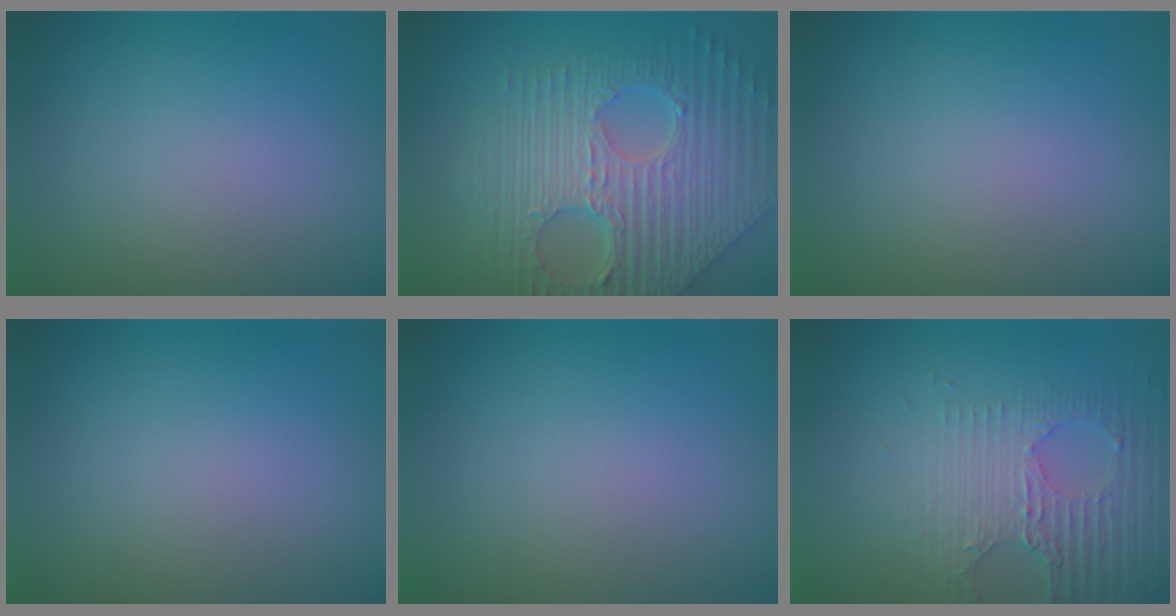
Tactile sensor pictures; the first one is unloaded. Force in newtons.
{"total": 9.8, "press": 6.8, "slide": 7.1}
{"total": 0.0}
{"total": 0.0}
{"total": 0.0}
{"total": 3.5, "press": 3.4, "slide": 0.9}